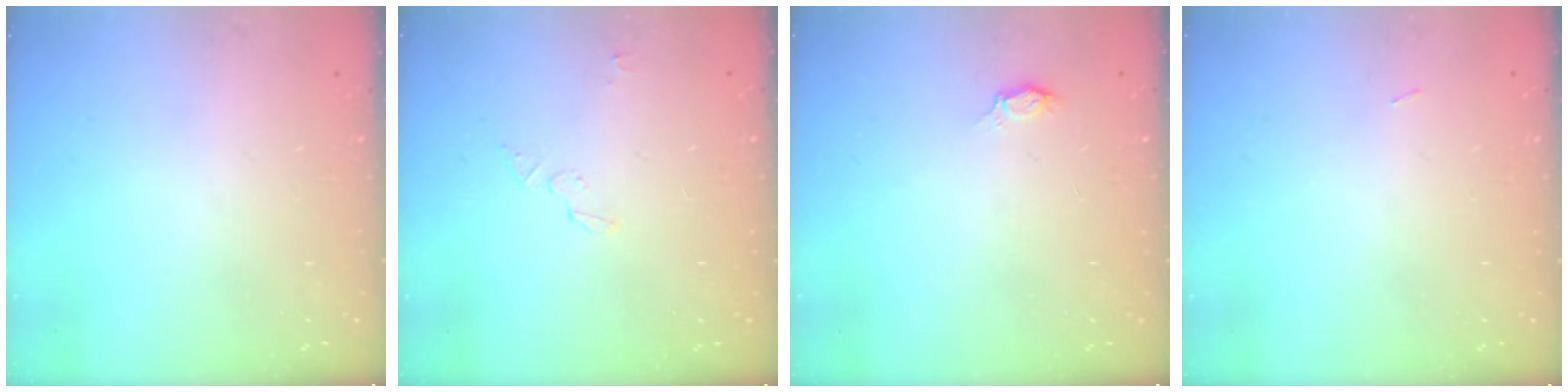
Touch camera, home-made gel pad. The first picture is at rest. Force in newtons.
{"total": 2.8, "press": 2.8, "slide": 0.1}
{"total": 2.8, "press": 2.8, "slide": 0.3}
{"total": 5.8, "press": 1.9, "slide": 5.5}